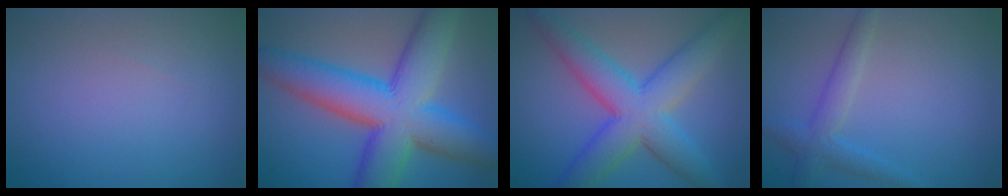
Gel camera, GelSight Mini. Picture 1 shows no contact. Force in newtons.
{"total": 12.6, "press": 12.6, "slide": 0.3}
{"total": 8.2, "press": 8.2, "slide": 0.2}
{"total": 2.8, "press": 2.8, "slide": 0.2}